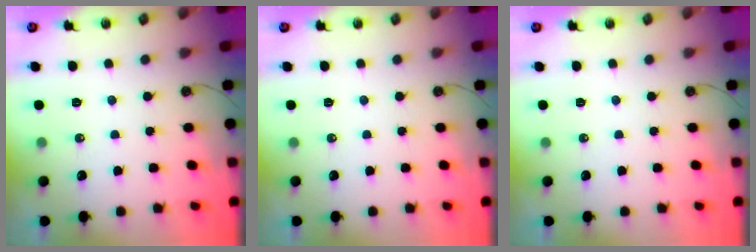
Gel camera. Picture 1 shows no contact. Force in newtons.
{"total": 0.0}
{"total": 0.0}